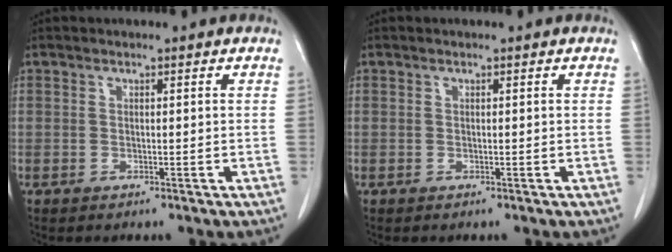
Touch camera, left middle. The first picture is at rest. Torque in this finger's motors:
{"motor_torque": [-0.21, 0.10, 0.04, -0.01]}